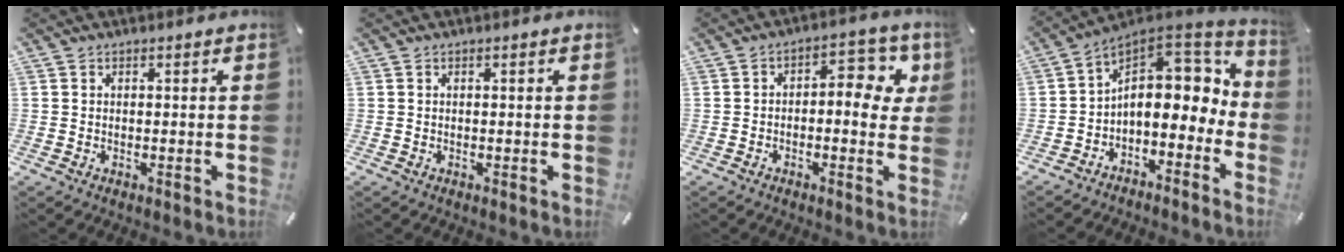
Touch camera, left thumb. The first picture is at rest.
{"total": 0.0}
{"total": 8.3, "force": [1.2, 4.7, 6.8], "torque": [-0.074, -0.019, 0.009]}
{"total": 13.1, "force": [2.1, 9.0, 9.3], "torque": [-0.119, -0.027, 0.037]}